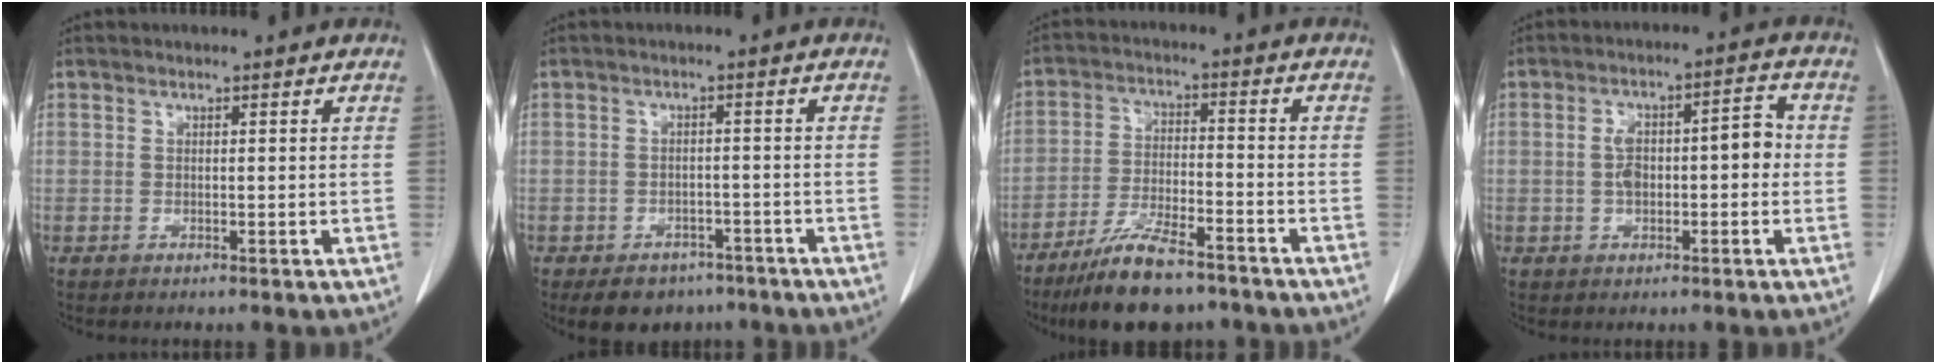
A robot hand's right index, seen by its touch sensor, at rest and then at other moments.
{"total": 7.1, "force": [-5.2, 4.5, 1.9], "torque": [-0.017, 0.007, -0.071]}
{"total": 11.2, "force": [-8.7, 2.5, 6.7], "torque": [-0.125, -0.023, -0.149]}
{"total": 7.4, "force": [-0.4, 3.1, 6.8], "torque": [-0.116, 0.034, -0.007]}